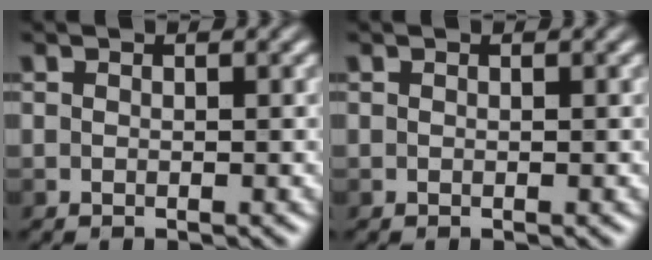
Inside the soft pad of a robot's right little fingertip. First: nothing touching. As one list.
[{"total": 0.0}]